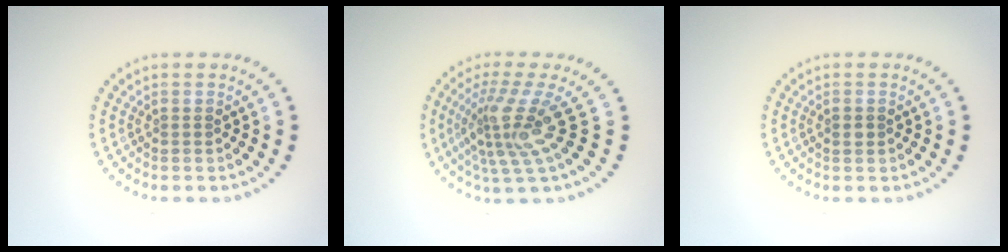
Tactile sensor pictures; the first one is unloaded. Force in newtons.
{"total": 4.5, "press": 3.1, "slide": 3.3}
{"total": 1.1, "press": 1.1, "slide": 0.0}